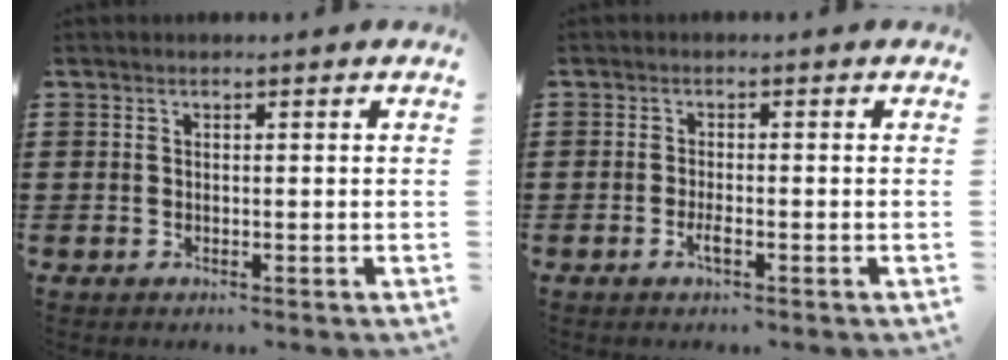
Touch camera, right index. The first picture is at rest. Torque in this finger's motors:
{"motor_torque": [0.85, 1.29, 0.27, 0.05]}